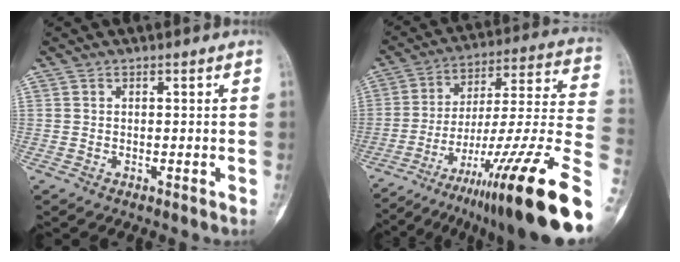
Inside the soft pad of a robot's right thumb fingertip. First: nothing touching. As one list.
[{"total": 28.7, "force": [-15.6, 3.5, 23.9], "torque": [-0.301, 0.066, -0.241]}]